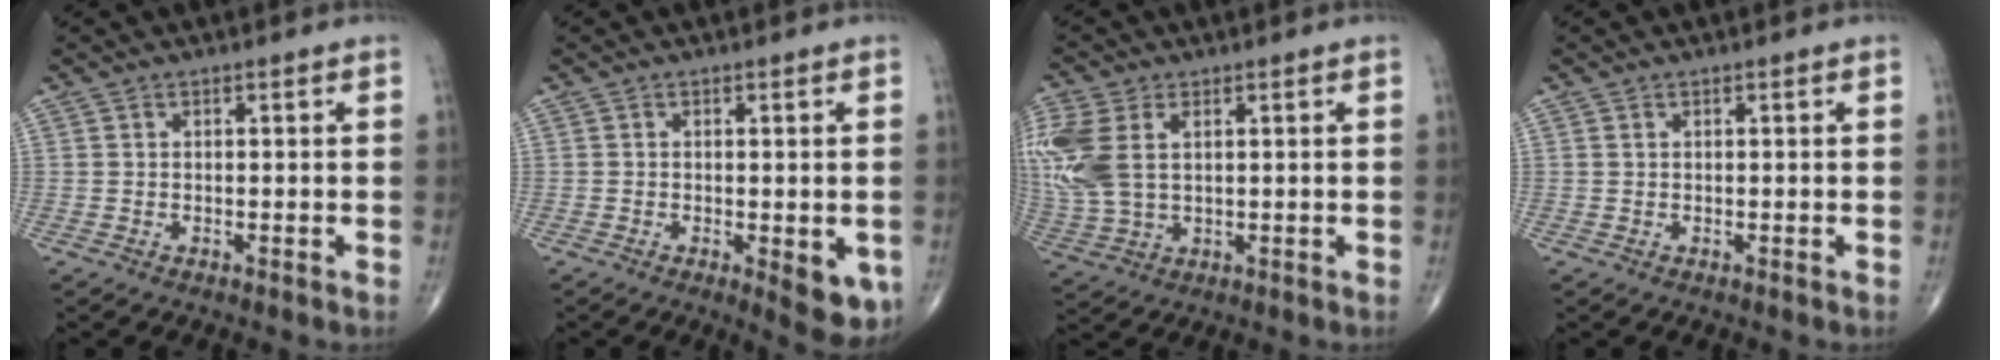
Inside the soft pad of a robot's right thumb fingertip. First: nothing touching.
{"total": 7.0, "force": [-2.1, 2.6, 6.2], "torque": [-0.061, -0.012, -0.024]}
{"total": 14.3, "force": [3.3, 8.9, 10.7], "torque": [-0.285, 0.002, 0.072]}
{"total": 0.0}